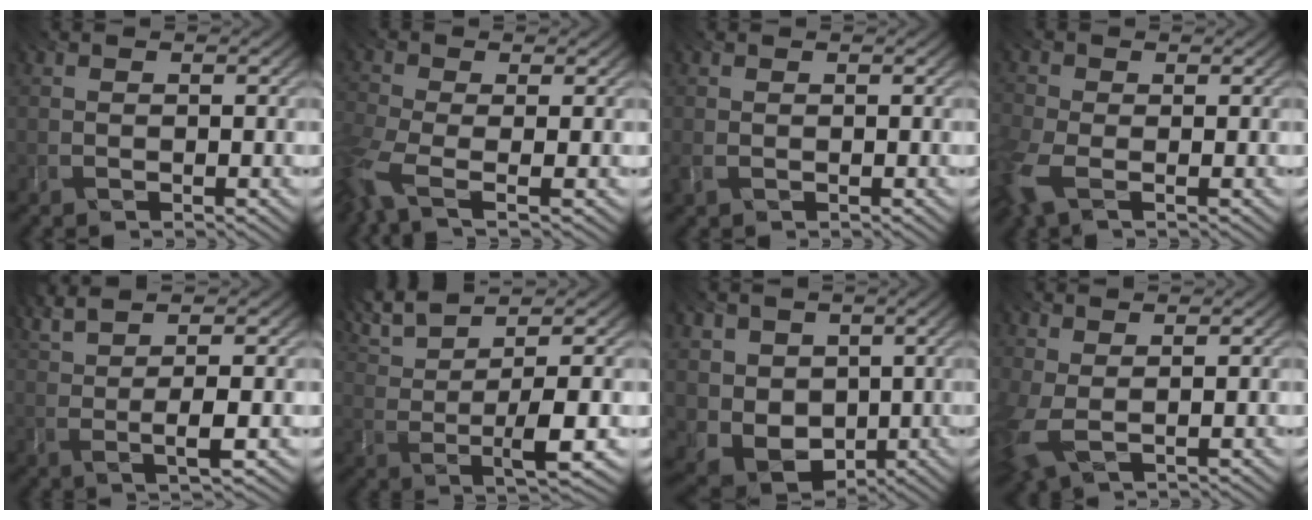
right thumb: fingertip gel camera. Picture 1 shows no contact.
{"total": 5.8, "force": [-2.9, 2.2, 4.6], "torque": [-0.114, -0.011, -0.073]}
{"total": 0.7, "force": [0.2, 0.2, 0.6], "torque": [-0.014, 0.006, 0.006]}
{"total": 4.9, "force": [-2.0, 2.8, 3.5], "torque": [-0.100, -0.011, -0.051]}
{"total": 6.3, "force": [2.5, 0.9, 5.7], "torque": [-0.104, 0.017, 0.039]}
{"total": 7.1, "force": [3.2, 1.5, 6.2], "torque": [-0.116, 0.009, 0.062]}
{"total": 7.8, "force": [1.3, 6.4, 4.2], "torque": [-0.121, -0.005, 0.023]}
{"total": 4.7, "force": [1.1, 2.2, 4.0], "torque": [-0.113, 0.005, 0.020]}